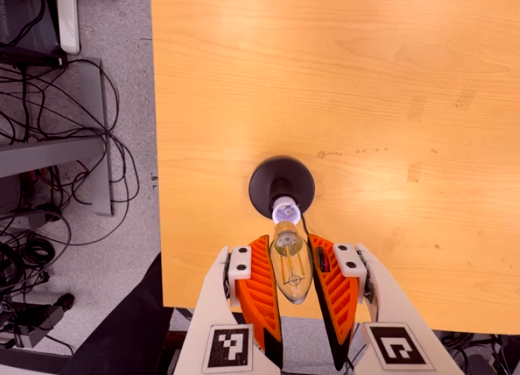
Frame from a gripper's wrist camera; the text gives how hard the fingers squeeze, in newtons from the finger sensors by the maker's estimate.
{"total": 13.0, "left": 13.8, "right": 12.2}